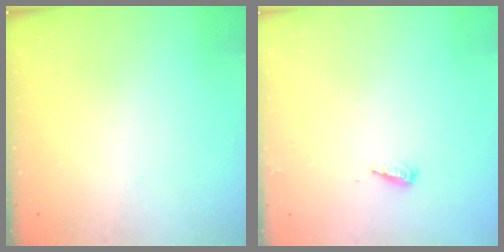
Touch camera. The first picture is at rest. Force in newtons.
{"total": 3.6, "press": 3.6, "slide": 0.3}